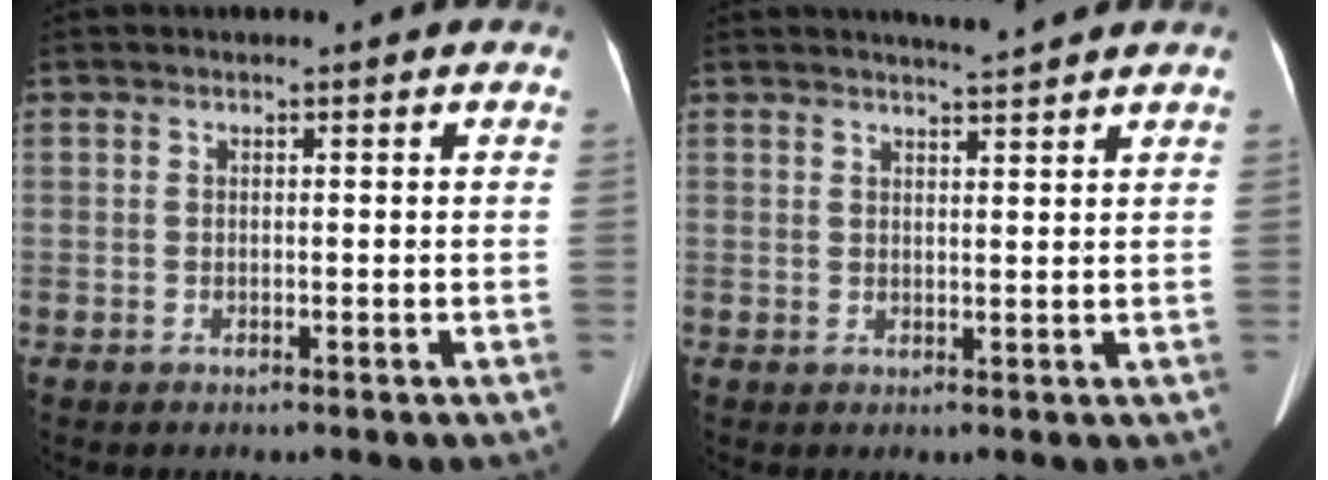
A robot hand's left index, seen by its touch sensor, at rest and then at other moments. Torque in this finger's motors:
{"motor_torque": [0.91, -1.22, 0.06, 0.03]}